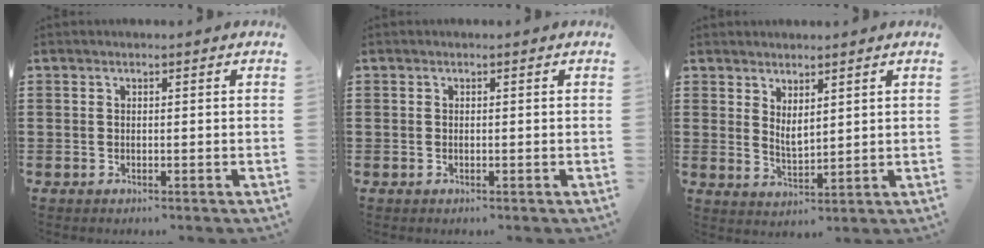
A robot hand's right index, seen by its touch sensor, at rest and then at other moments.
{"total": 0.0}
{"total": 2.5, "force": [1.9, 0.8, 1.3], "torque": [-0.030, 0.001, 0.036]}